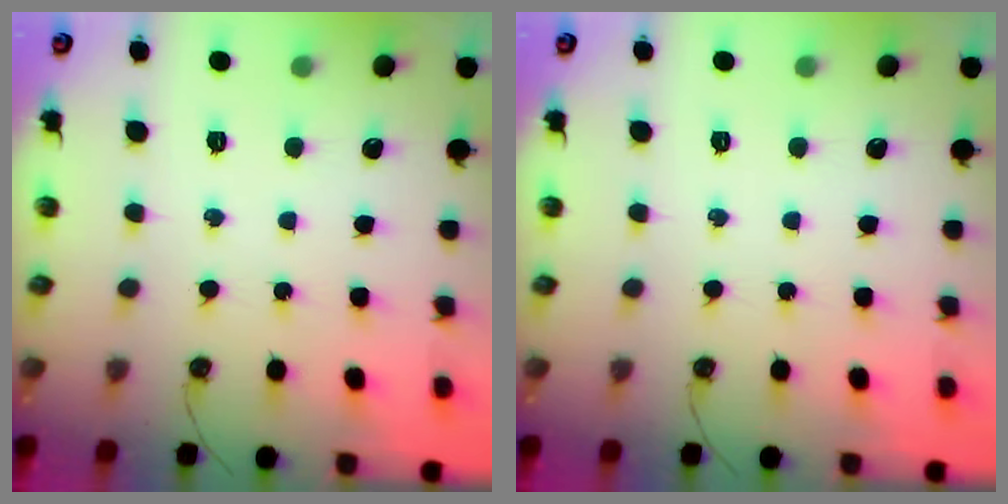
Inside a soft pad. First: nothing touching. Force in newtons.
{"total": 0.0}